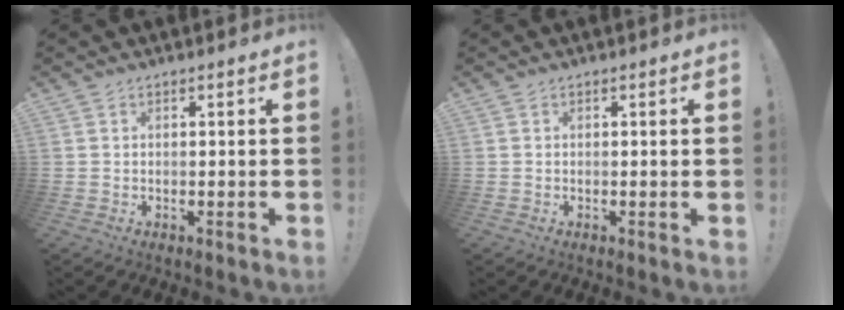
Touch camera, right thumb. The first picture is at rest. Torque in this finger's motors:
{"motor_torque": [0.05, -0.13, 0.14, -0.09, 0.03]}